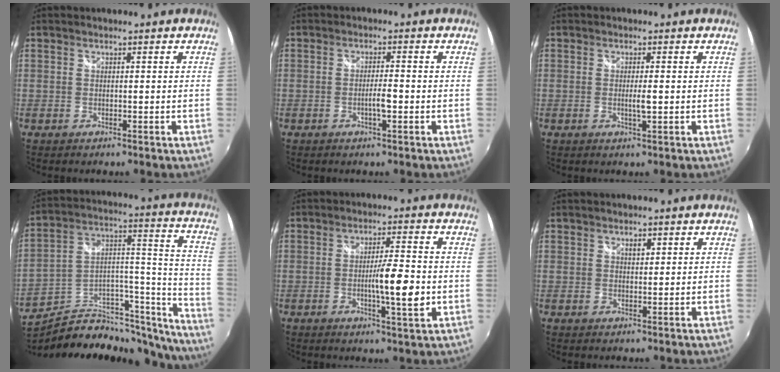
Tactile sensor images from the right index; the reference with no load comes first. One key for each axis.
{"total": 3.3, "fx": -1.2, "fy": 0.3, "fz": 3.1, "tx": -0.056, "ty": -0.001, "tz": -0.022}
{"total": 2.2, "fx": -0.2, "fy": 0.1, "fz": 2.2, "tx": -0.040, "ty": -0.005, "tz": -0.004}
{"total": 26.7, "fx": -22.1, "fy": 10.9, "fz": 10.4, "tx": -0.115, "ty": 0.066, "tz": -0.326}
{"total": 7.8, "fx": -1.5, "fy": 0.7, "fz": 7.6, "tx": -0.125, "ty": -0.009, "tz": -0.023}
{"total": 1.3, "fx": 0.7, "fy": 0.7, "fz": 0.8, "tx": -0.011, "ty": 0.003, "tz": 0.012}